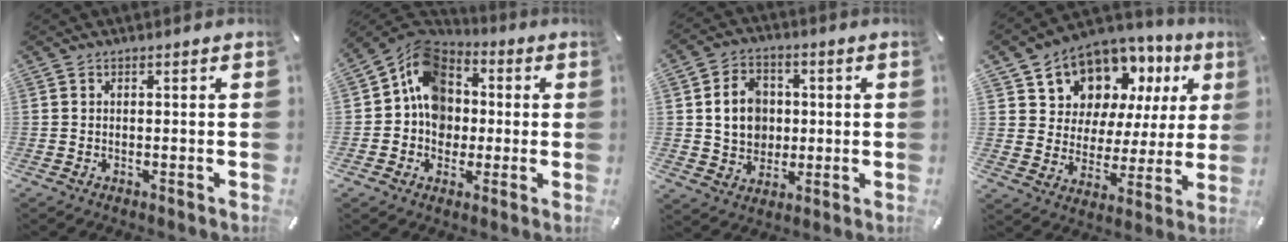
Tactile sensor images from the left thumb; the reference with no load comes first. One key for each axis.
{"total": 12.3, "fx": 0.9, "fy": 11.0, "fz": 5.6, "tx": -0.096, "ty": 0.005, "tz": 0.018}
{"total": 10.0, "fx": 1.2, "fy": 8.7, "fz": 4.8, "tx": -0.083, "ty": 0.011, "tz": 0.024}
{"total": 11.7, "fx": 8.5, "fy": 7.7, "fz": 2.2, "tx": -0.056, "ty": -0.079, "tz": 0.159}